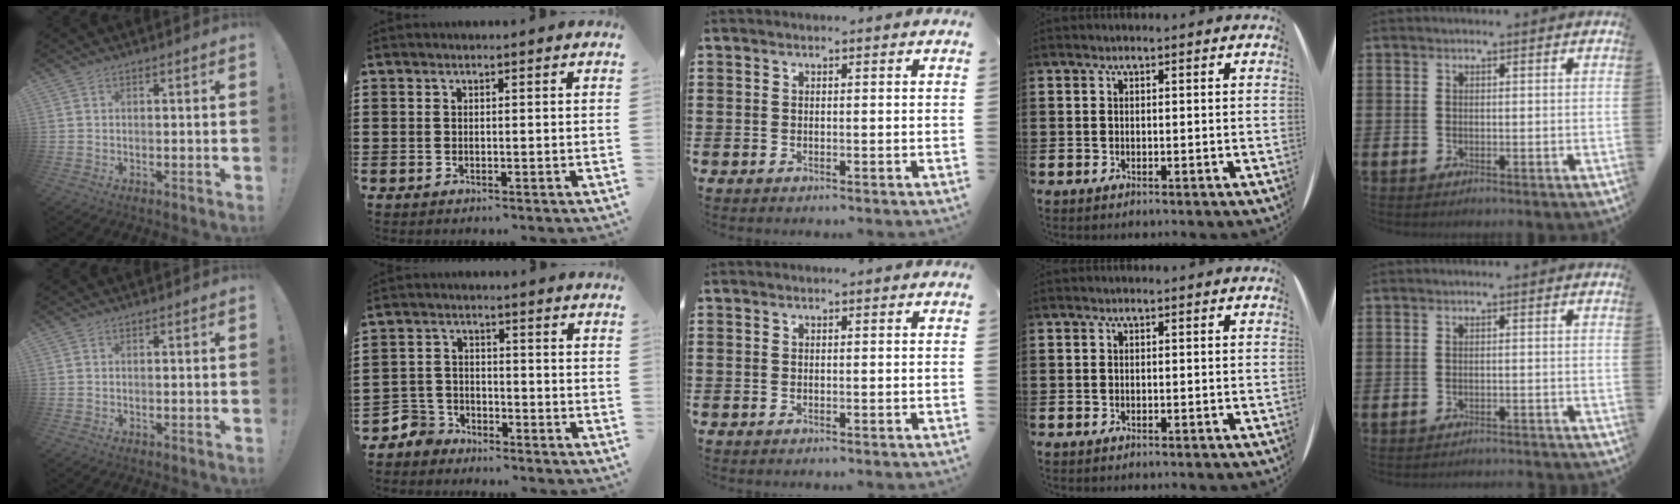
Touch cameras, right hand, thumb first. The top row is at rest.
{"index": {"total": 4.2, "force": [-3.8, 1.8, 0.2], "torque": [-0.028, 0.001, -0.085]}, "little": {"total": 1.1, "force": [-1.0, -0.1, -0.1], "torque": [0.000, 0.003, -0.022]}}